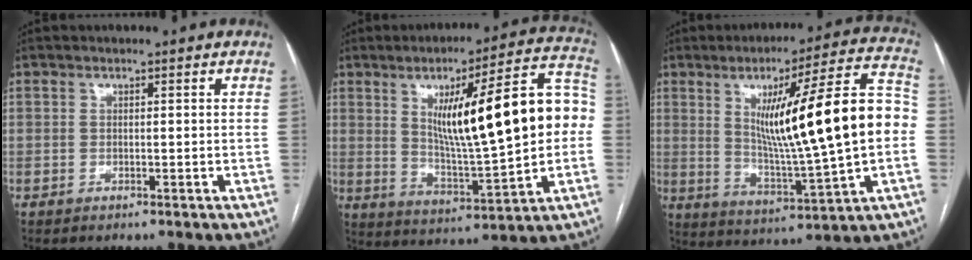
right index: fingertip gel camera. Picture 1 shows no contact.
{"total": 21.0, "force": [2.6, 3.2, 20.5], "torque": [-0.300, 0.031, 0.044]}
{"total": 21.6, "force": [1.5, 1.0, 21.6], "torque": [-0.329, 0.012, 0.022]}